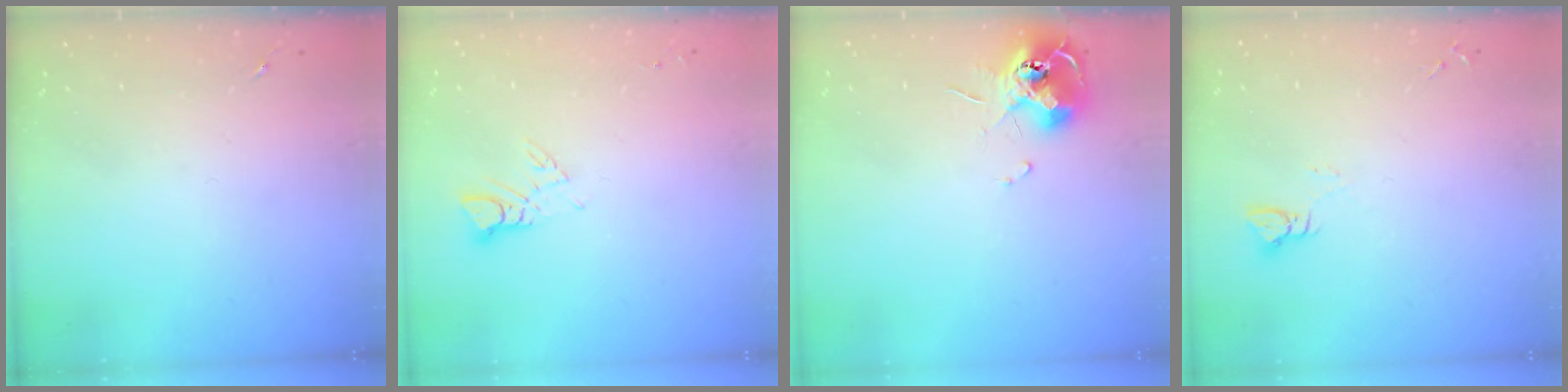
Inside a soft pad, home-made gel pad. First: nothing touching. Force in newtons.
{"total": 3.8, "press": 3.8, "slide": 0.2}
{"total": 11.7, "press": 11.7, "slide": 0.9}
{"total": 3.5, "press": 3.5, "slide": 0.3}